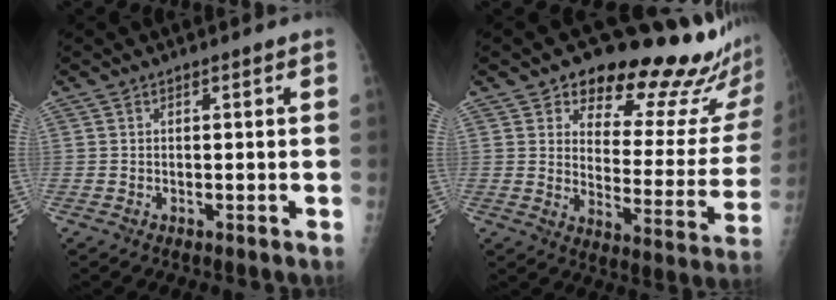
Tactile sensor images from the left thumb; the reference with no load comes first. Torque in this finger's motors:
{"motor_torque": [0.13, 0.37, -0.32, -0.66, 0.09]}